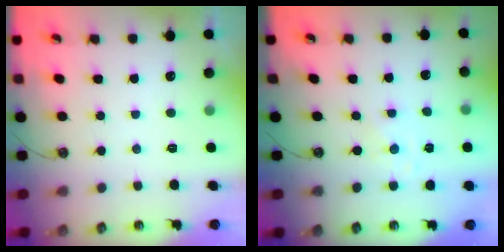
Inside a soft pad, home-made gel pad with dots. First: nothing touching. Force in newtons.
{"total": 0.0}